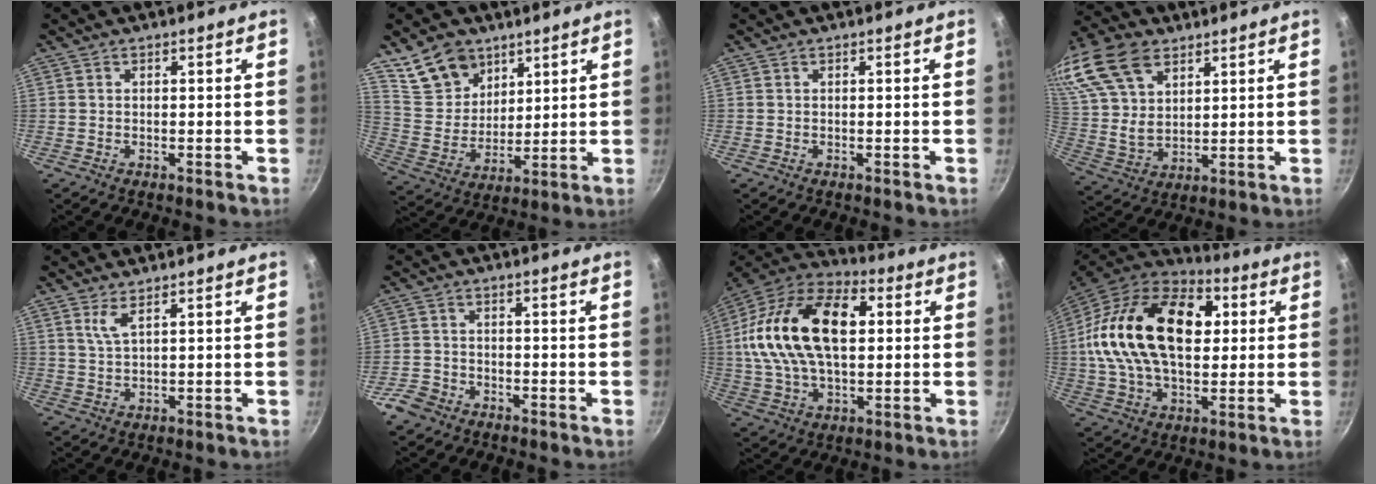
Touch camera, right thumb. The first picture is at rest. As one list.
[{"total": 12.3, "force": [7.8, 8.4, 4.7], "torque": [-0.046, -0.035, 0.158]}, {"total": 0.0}, {"total": 22.1, "force": [12.0, 13.6, 12.7], "torque": [-0.276, 0.010, 0.237]}, {"total": 3.1, "force": [1.7, 0.8, 2.4], "torque": [-0.051, -0.014, 0.038]}, {"total": 4.7, "force": [-3.2, 3.1, 1.4], "torque": [-0.024, 0.034, -0.059]}, {"total": 24.6, "force": [3.6, 14.5, 19.6], "torque": [-0.352, 0.026, 0.048]}, {"total": 27.3, "force": [4.7, 16.9, 21.0], "torque": [-0.360, 0.023, 0.066]}]